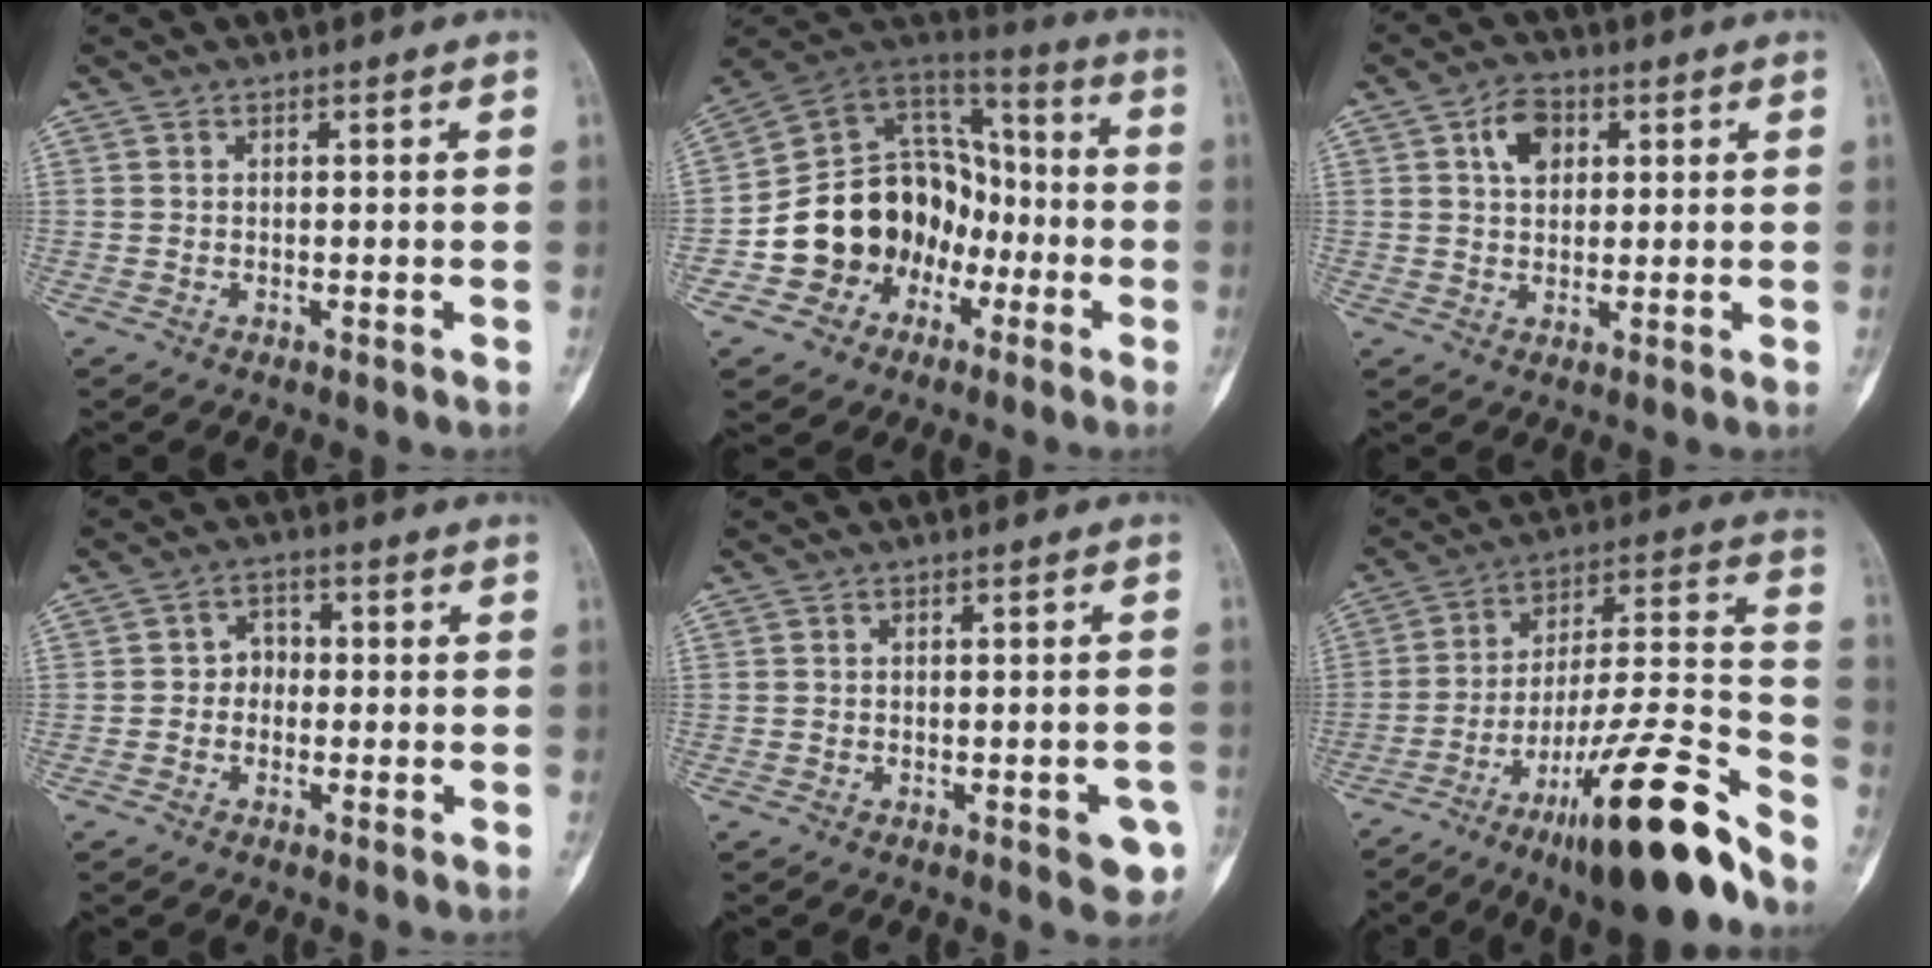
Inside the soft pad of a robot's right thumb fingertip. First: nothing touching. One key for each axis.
{"total": 17.9, "fx": -5.9, "fy": 14.9, "fz": 7.9, "tx": -0.083, "ty": 0.092, "tz": -0.099}
{"total": 6.0, "fx": 2.0, "fy": 4.1, "fz": 3.8, "tx": -0.046, "ty": 0.003, "tz": 0.032}
{"total": 3.5, "fx": -0.7, "fy": 3.0, "fz": 1.6, "tx": 0.002, "ty": 0.017, "tz": -0.023}
{"total": 4.8, "fx": -2.2, "fy": 1.7, "fz": 3.9, "tx": -0.029, "ty": 0.009, "tz": -0.023}
{"total": 24.8, "fx": -16.8, "fy": 3.5, "fz": 17.9, "tx": -0.249, "ty": 0.087, "tz": -0.271}